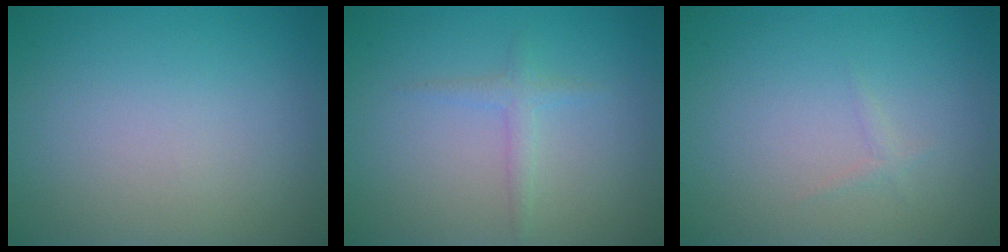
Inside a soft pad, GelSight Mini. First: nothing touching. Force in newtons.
{"total": 1.3, "press": 1.3, "slide": 0.0}
{"total": 0.5, "press": 0.5, "slide": 0.0}